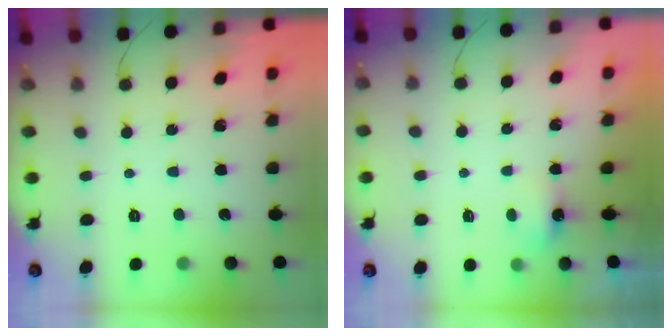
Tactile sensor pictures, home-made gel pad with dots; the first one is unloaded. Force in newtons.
{"total": 3.3, "press": 3.1, "slide": 1.1}